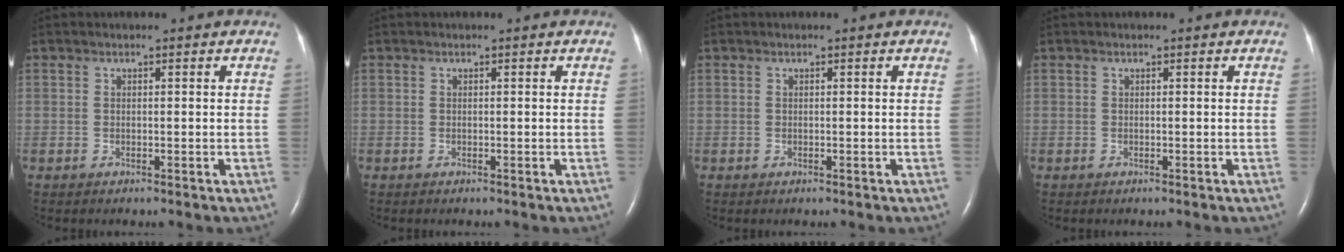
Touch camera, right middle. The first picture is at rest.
{"total": 0.0}
{"total": 0.0}
{"total": 0.0}